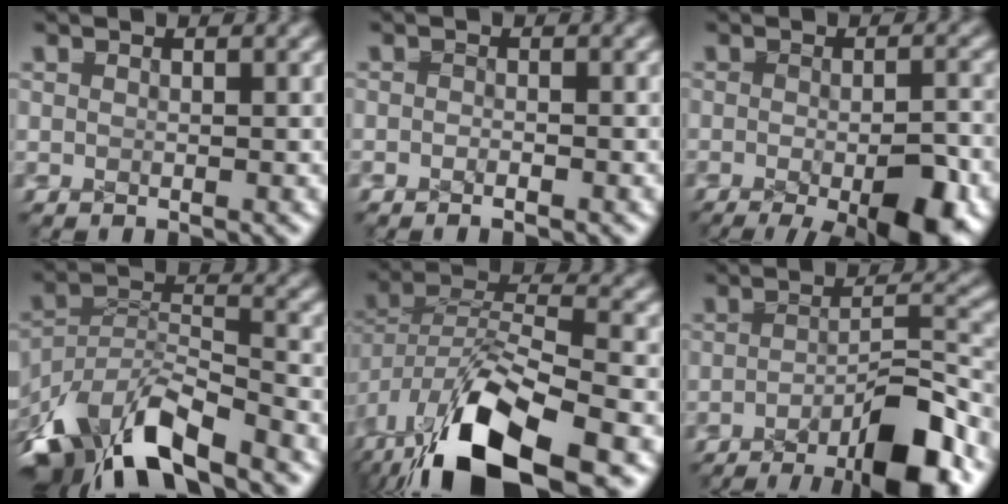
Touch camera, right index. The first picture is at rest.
{"total": 1.2, "force": [-1.0, 0.6, 0.3], "torque": [0.000, 0.001, -0.022]}
{"total": 8.9, "force": [-4.7, 4.2, 6.3], "torque": [-0.089, -0.038, -0.057]}
{"total": 10.1, "force": [-7.0, 4.8, 5.4], "torque": [-0.085, -0.029, -0.108]}
{"total": 6.8, "force": [-3.7, 1.8, 5.3], "torque": [-0.069, -0.001, -0.059]}
{"total": 10.4, "force": [-8.2, 3.5, 5.4], "torque": [-0.045, -0.008, -0.126]}